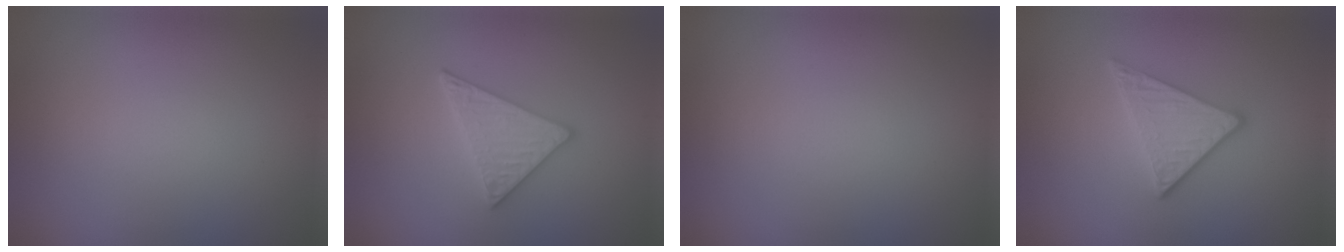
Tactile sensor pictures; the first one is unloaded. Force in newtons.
{"total": 2.9, "press": 2.8, "slide": 0.5}
{"total": 0.0}
{"total": 2.8, "press": 2.7, "slide": 0.8}